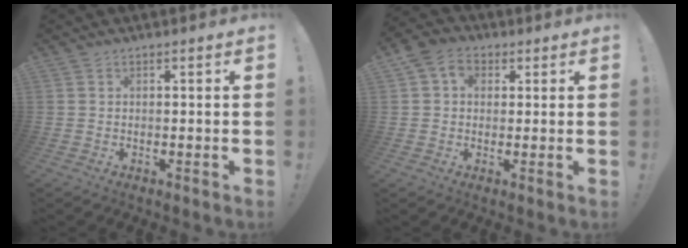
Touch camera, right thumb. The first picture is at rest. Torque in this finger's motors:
{"motor_torque": [-0.26, 0.58, 0.14, 0.55, 0.18]}